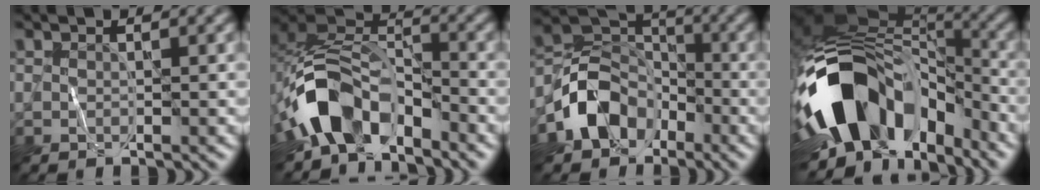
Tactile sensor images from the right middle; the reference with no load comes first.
{"total": 8.0, "force": [-4.7, 4.7, 4.4], "torque": [-0.067, 0.004, -0.094]}
{"total": 6.4, "force": [-3.4, 4.8, 2.7], "torque": [-0.036, 0.005, -0.073]}
{"total": 14.7, "force": [-5.1, 9.7, 9.8], "torque": [-0.191, 0.006, -0.094]}